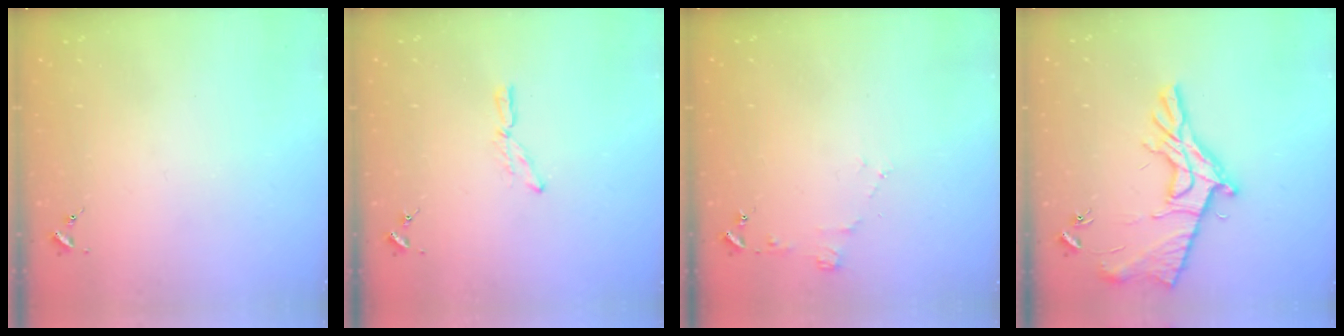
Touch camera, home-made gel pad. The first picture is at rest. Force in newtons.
{"total": 6.4, "press": 6.4, "slide": 0.3}
{"total": 4.0, "press": 3.9, "slide": 0.5}
{"total": 15.3, "press": 15.3, "slide": 0.6}